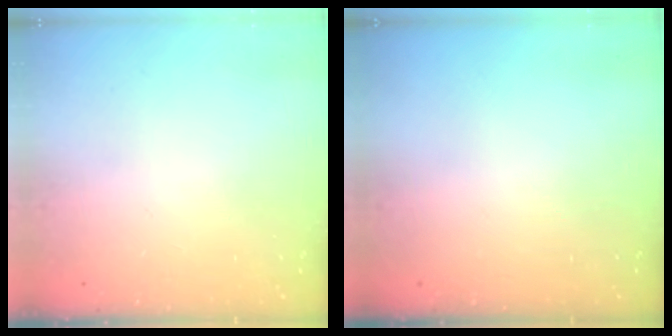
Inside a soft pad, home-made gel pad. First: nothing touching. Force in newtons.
{"total": 0.0}